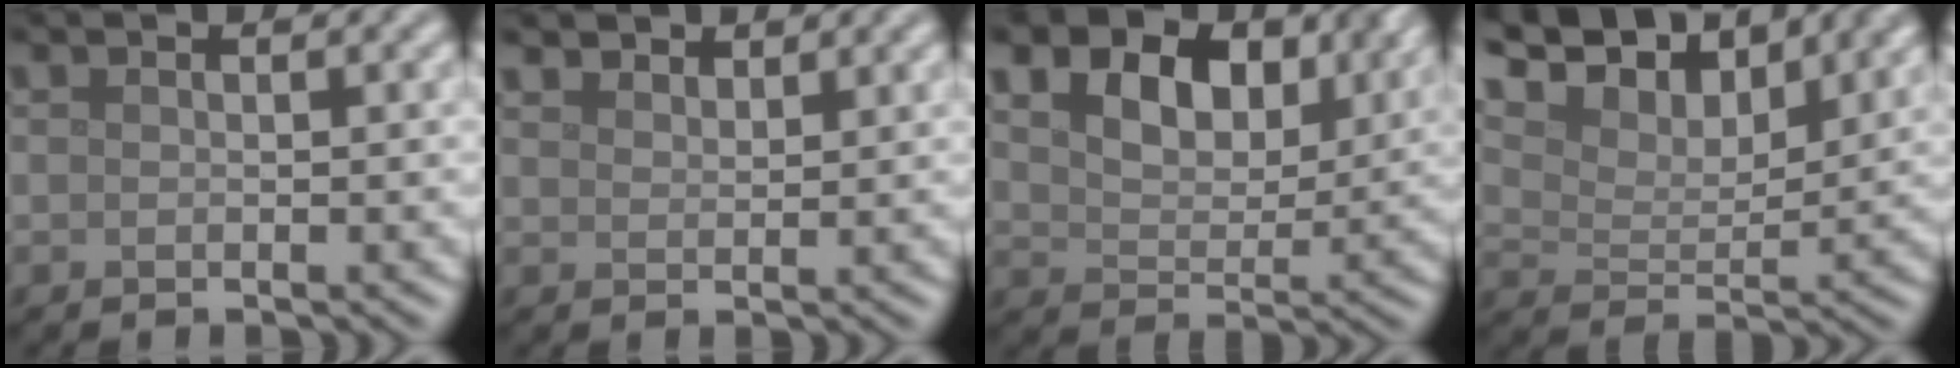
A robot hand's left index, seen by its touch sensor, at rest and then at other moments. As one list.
[{"total": 2.5, "force": [2.3, 0.8, 0.5], "torque": [-0.012, -0.004, 0.047]}, {"total": 8.9, "force": [4.8, 5.2, 5.4], "torque": [-0.090, 0.015, 0.065]}, {"total": 11.9, "force": [9.3, 4.9, 5.6], "torque": [-0.137, 0.019, 0.131]}]